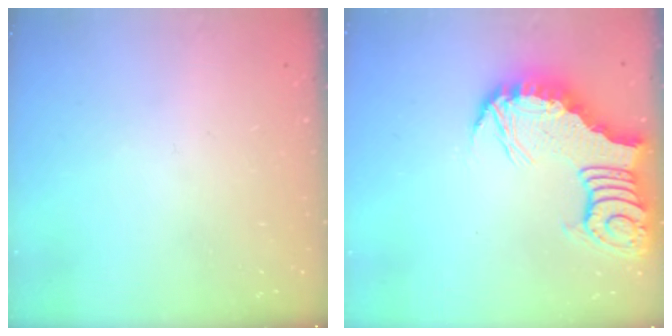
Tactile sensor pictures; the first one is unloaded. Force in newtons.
{"total": 10.0, "press": 10.0, "slide": 0.9}